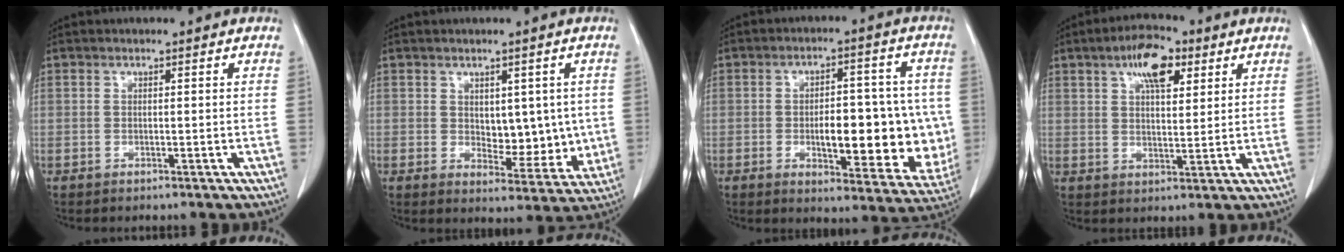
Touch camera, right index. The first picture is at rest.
{"total": 7.1, "force": [0.6, 4.2, 5.7], "torque": [-0.062, -0.003, 0.023]}
{"total": 15.1, "force": [-1.7, 6.0, 13.8], "torque": [-0.169, 0.013, -0.009]}
{"total": 8.1, "force": [4.1, 3.3, 6.1], "torque": [-0.107, 0.012, 0.069]}